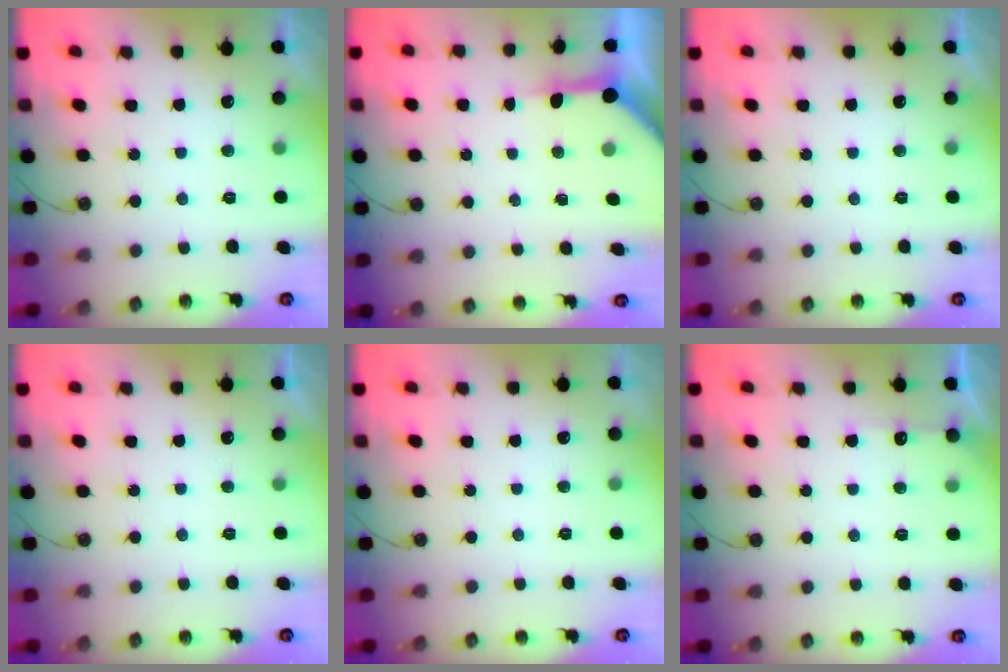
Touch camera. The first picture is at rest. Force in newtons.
{"total": 6.4, "press": 6.4, "slide": 0.6}
{"total": 0.0}
{"total": 0.0}
{"total": 0.0}
{"total": 4.3, "press": 4.3, "slide": 0.5}